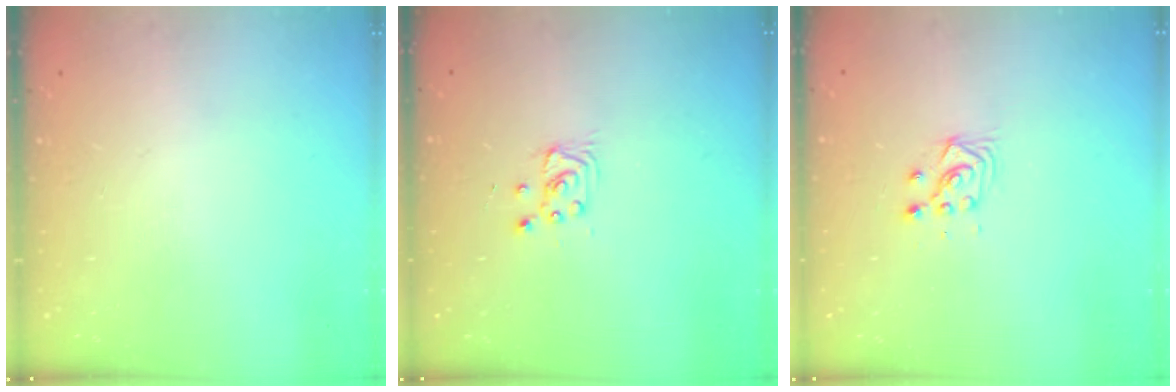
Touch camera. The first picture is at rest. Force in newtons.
{"total": 2.9, "press": 2.9, "slide": 0.4}
{"total": 3.5, "press": 3.4, "slide": 1.1}